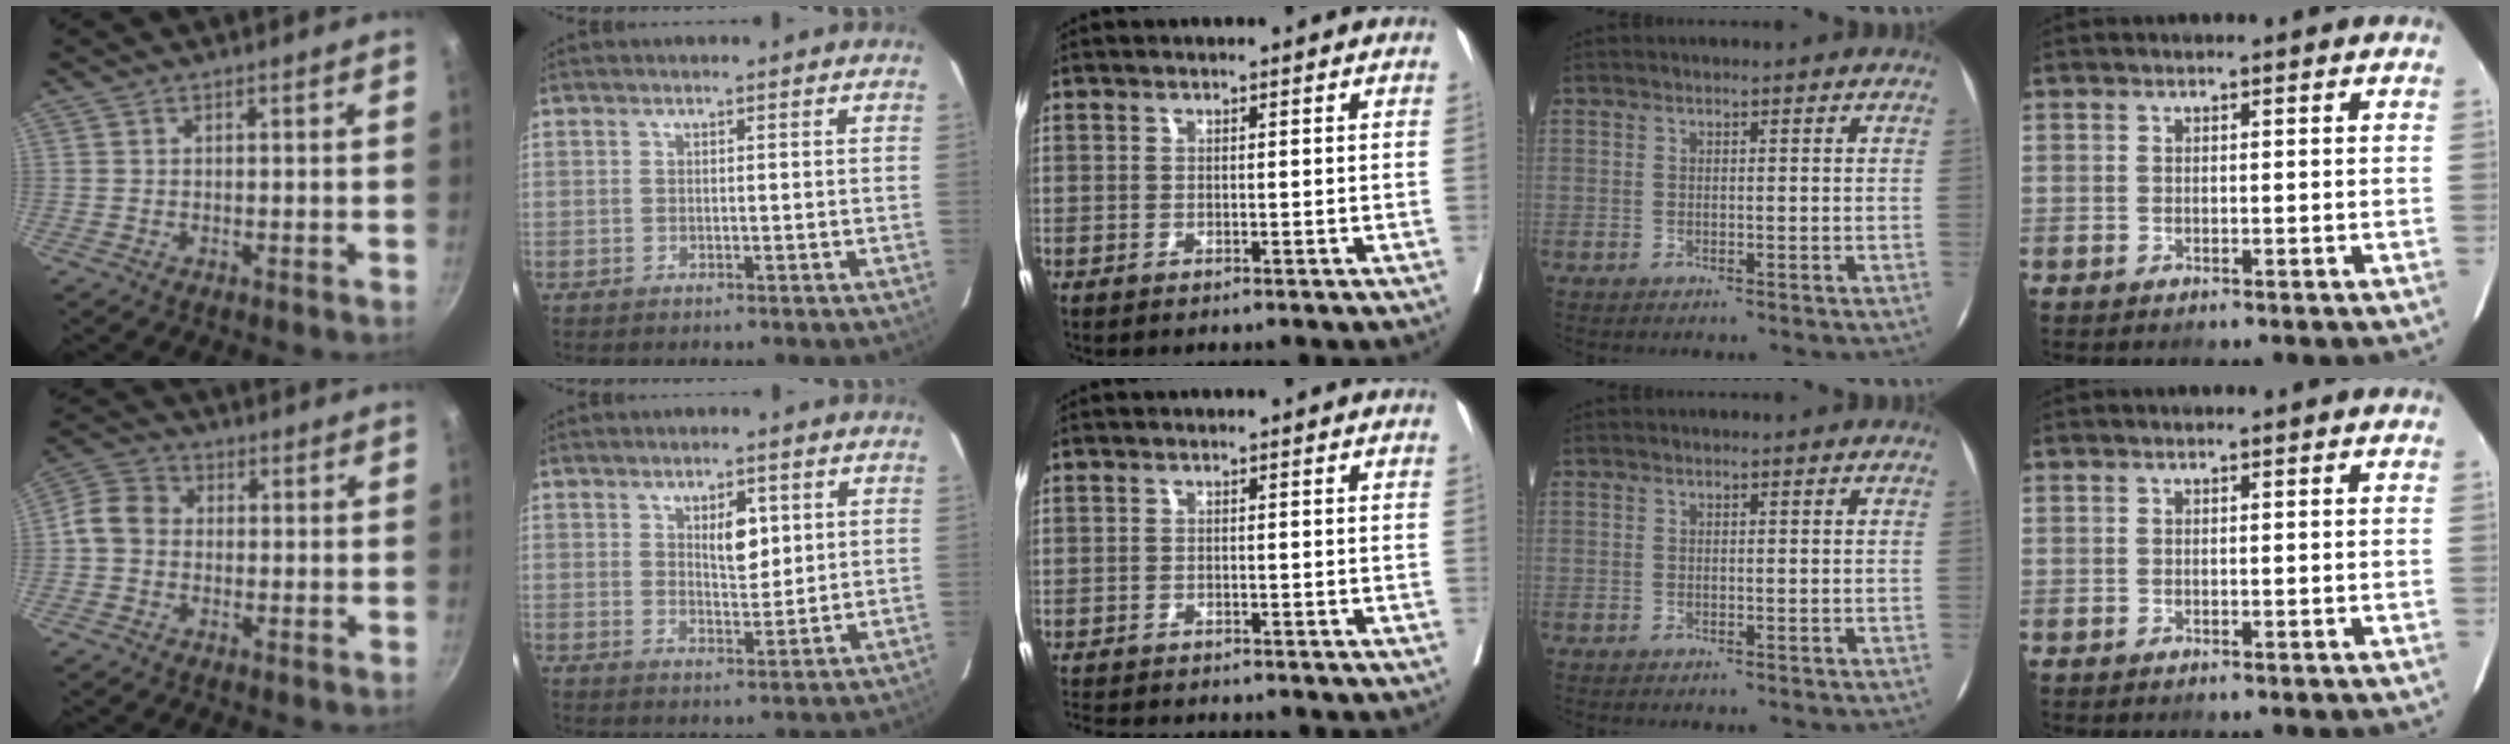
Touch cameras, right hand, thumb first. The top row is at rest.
{"thumb": {"total": 6.8, "force": [-0.4, 5.7, 3.6], "torque": [-0.056, 0.024, -0.021]}, "index": {"total": 4.6, "force": [1.8, 1.9, 3.8], "torque": [-0.059, -0.002, 0.032]}, "middle": {"total": 6.8, "force": [-6.3, 1.2, 2.2], "torque": [-0.030, -0.007, -0.094]}}